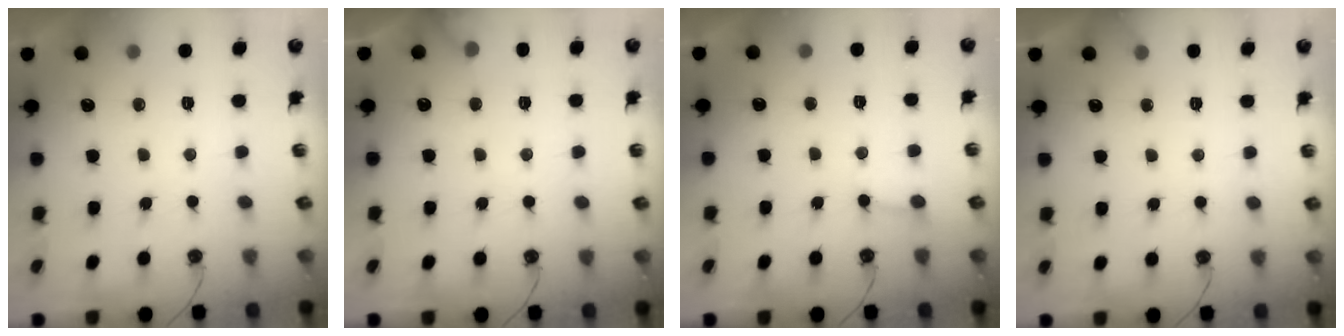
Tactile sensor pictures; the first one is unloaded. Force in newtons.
{"total": 7.3, "press": 7.3, "slide": 0.4}
{"total": 4.7, "press": 4.6, "slide": 0.4}
{"total": 5.0, "press": 5.0, "slide": 0.3}